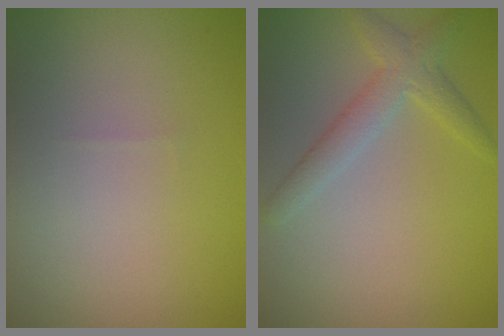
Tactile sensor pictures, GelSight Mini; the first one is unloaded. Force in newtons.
{"total": 2.7, "press": 2.7, "slide": 0.1}